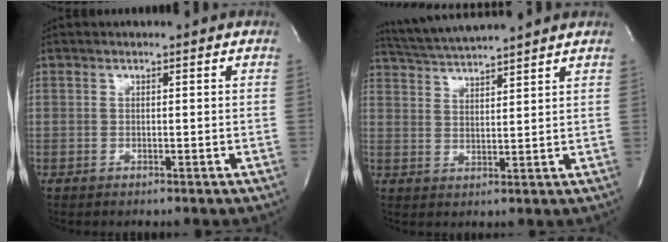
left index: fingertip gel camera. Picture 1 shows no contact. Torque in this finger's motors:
{"motor_torque": [-0.08, -0.30, 0.22, 0.15]}